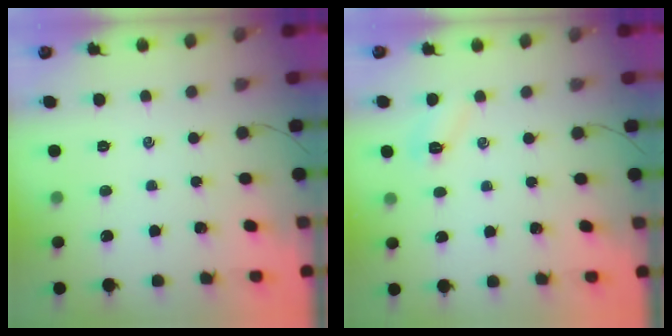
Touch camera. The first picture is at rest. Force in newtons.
{"total": 4.3, "press": 4.2, "slide": 1.1}